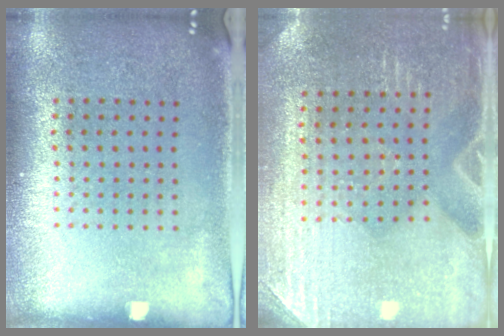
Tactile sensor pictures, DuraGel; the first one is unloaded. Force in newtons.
{"total": 3.0, "press": 2.9, "slide": 0.6}